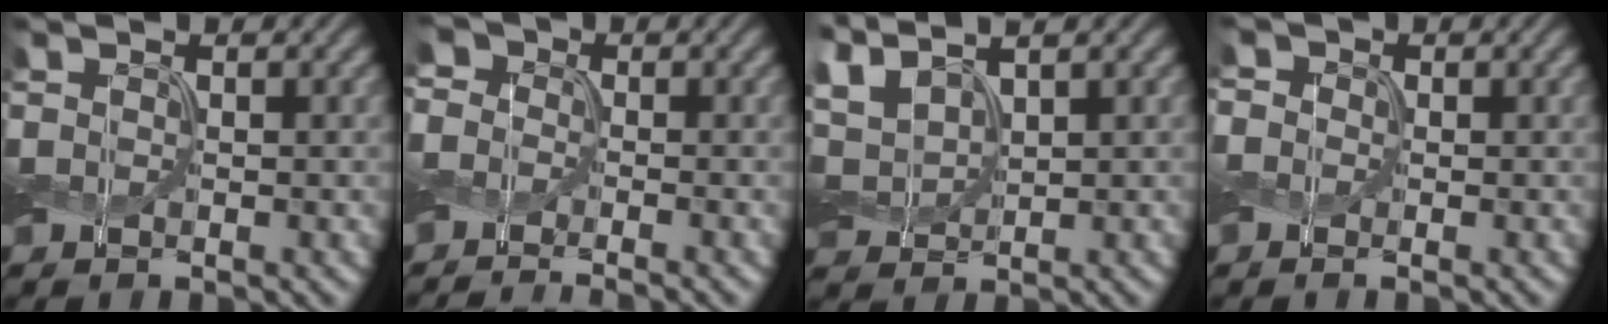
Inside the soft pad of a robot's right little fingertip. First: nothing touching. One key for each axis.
{"total": 5.8, "fx": -1.6, "fy": 4.6, "fz": 3.2, "tx": -0.054, "ty": 0.006, "tz": -0.058}
{"total": 3.9, "fx": 2.0, "fy": 1.9, "fz": 2.7, "tx": -0.072, "ty": 0.018, "tz": 0.036}
{"total": 2.6, "fx": 1.0, "fy": 2.1, "fz": 1.1, "tx": -0.026, "ty": 0.014, "tz": -0.006}